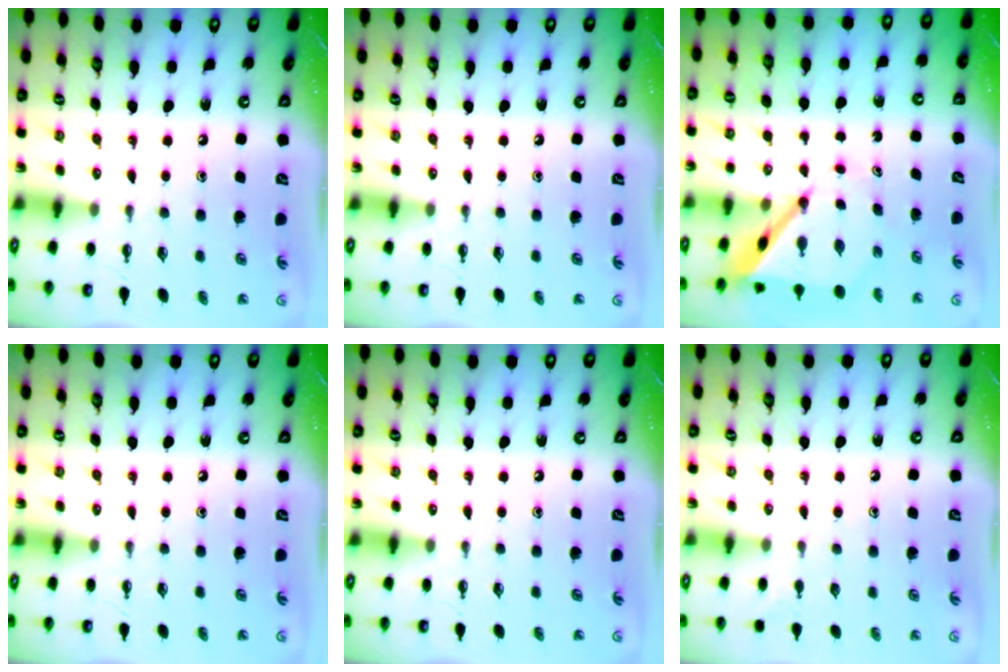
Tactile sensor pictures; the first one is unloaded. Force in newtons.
{"total": 0.0}
{"total": 6.5, "press": 6.4, "slide": 0.7}
{"total": 0.0}
{"total": 0.0}
{"total": 2.6, "press": 2.6, "slide": 0.3}